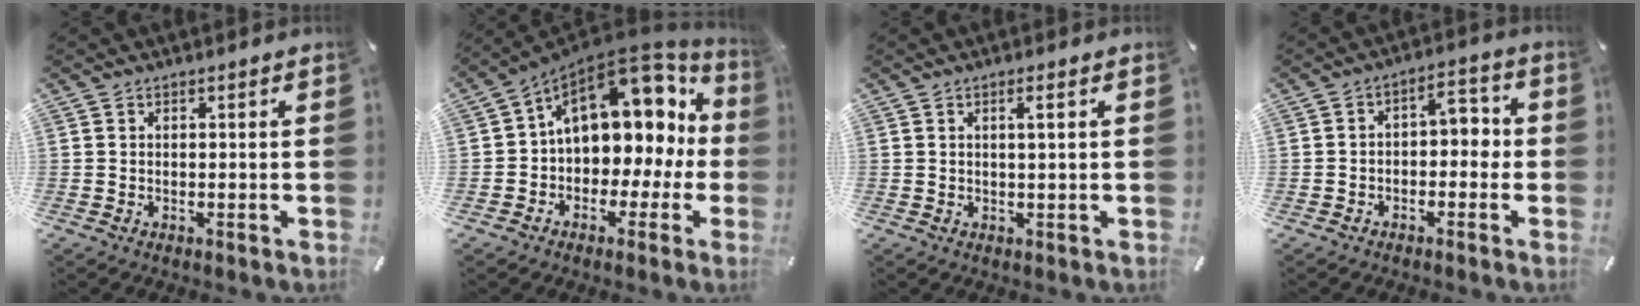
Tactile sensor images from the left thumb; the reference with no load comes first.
{"total": 16.2, "force": [5.3, 11.1, 10.5], "torque": [-0.148, -0.035, 0.090]}
{"total": 2.3, "force": [0.7, 0.0, 2.2], "torque": [-0.042, -0.001, 0.009]}
{"total": 5.2, "force": [-1.1, 3.6, 3.6], "torque": [-0.053, 0.007, -0.030]}